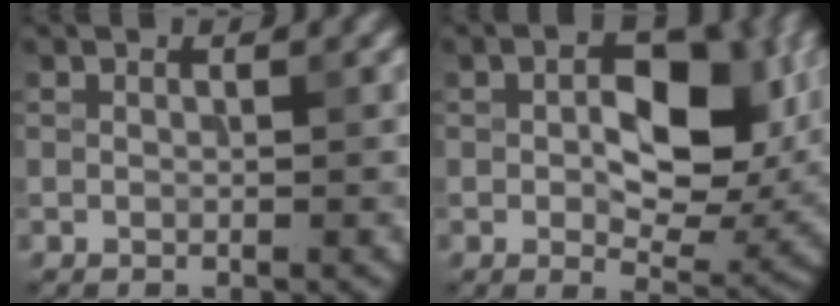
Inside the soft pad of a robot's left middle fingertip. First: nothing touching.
{"total": 8.9, "force": [1.1, 5.0, 7.2], "torque": [-0.091, 0.000, 0.015]}